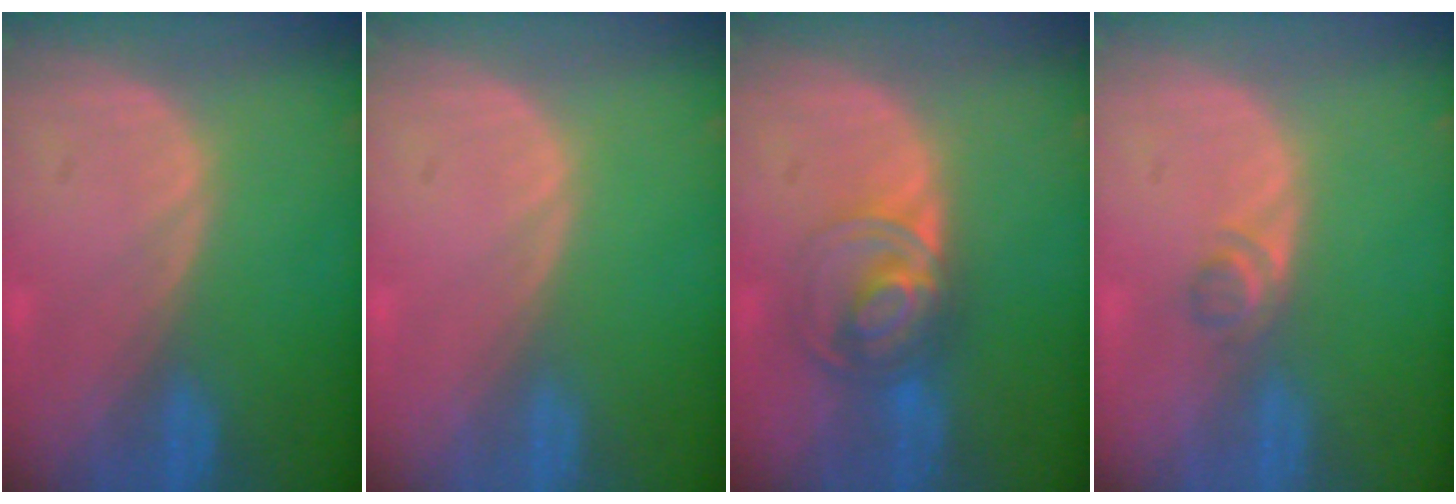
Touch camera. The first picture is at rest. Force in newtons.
{"total": 0.0}
{"total": 7.3, "press": 6.0, "slide": 4.1}
{"total": 1.9, "press": 1.7, "slide": 0.8}